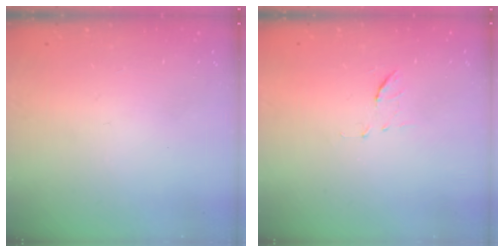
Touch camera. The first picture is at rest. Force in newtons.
{"total": 6.2, "press": 6.0, "slide": 1.8}